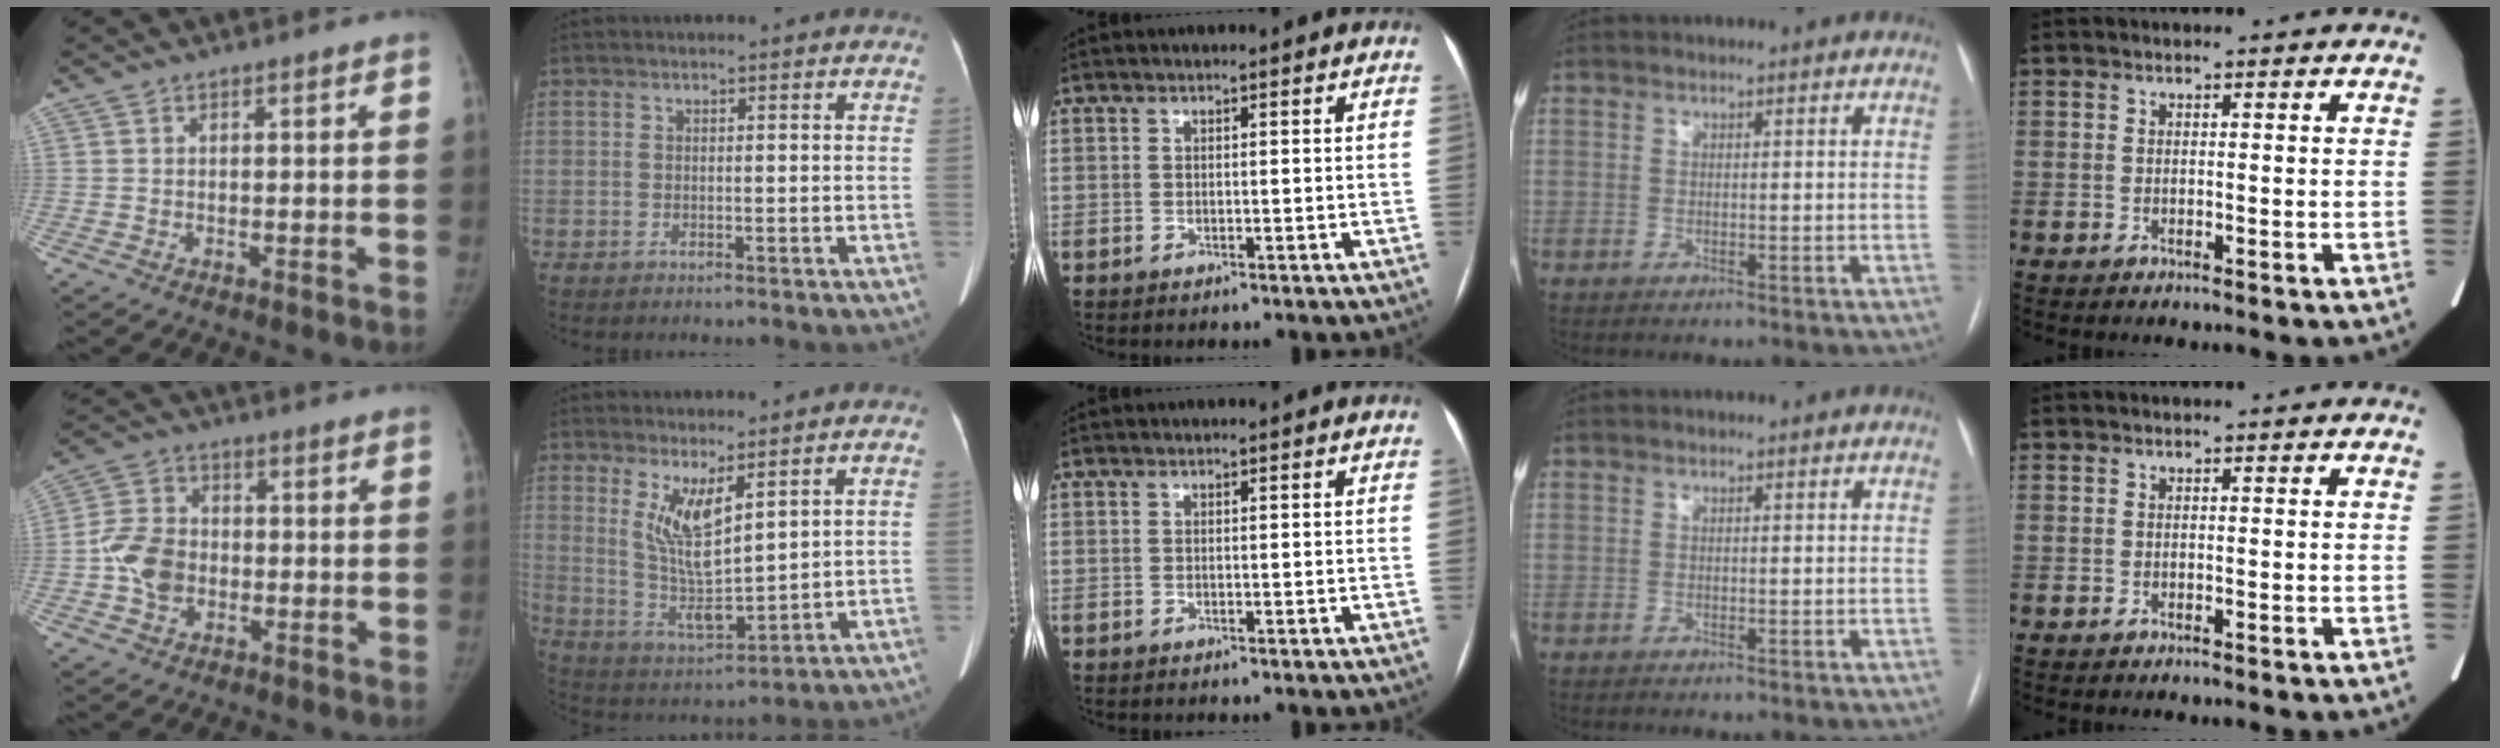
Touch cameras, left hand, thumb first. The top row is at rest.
{"thumb": {"total": 8.3, "force": [-1.5, 6.4, 5.1], "torque": [-0.083, 0.017, -0.037]}, "index": {"total": 8.4, "force": [3.5, 2.0, 7.4], "torque": [-0.147, -0.020, 0.080]}}